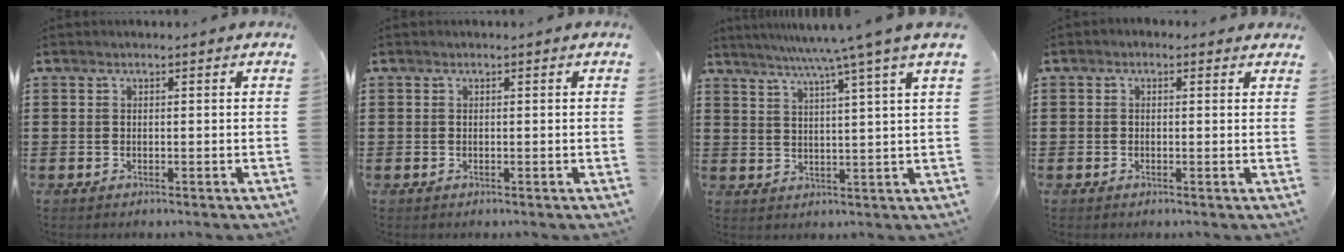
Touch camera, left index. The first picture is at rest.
{"total": 0.0}
{"total": 6.8, "force": [5.0, -1.8, 4.3], "torque": [-0.095, -0.022, 0.080]}
{"total": 0.9, "force": [-0.2, 0.8, 0.4], "torque": [-0.010, 0.004, -0.005]}